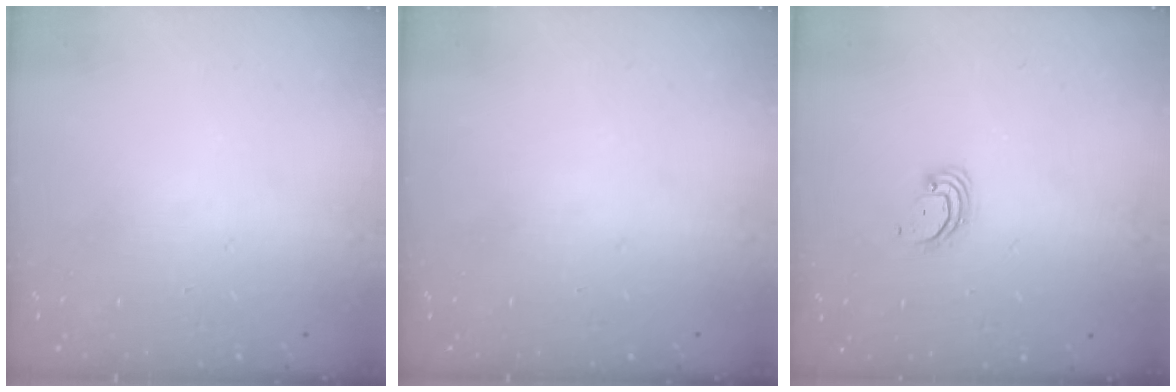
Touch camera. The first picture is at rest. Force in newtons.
{"total": 0.0}
{"total": 3.4, "press": 3.4, "slide": 0.1}